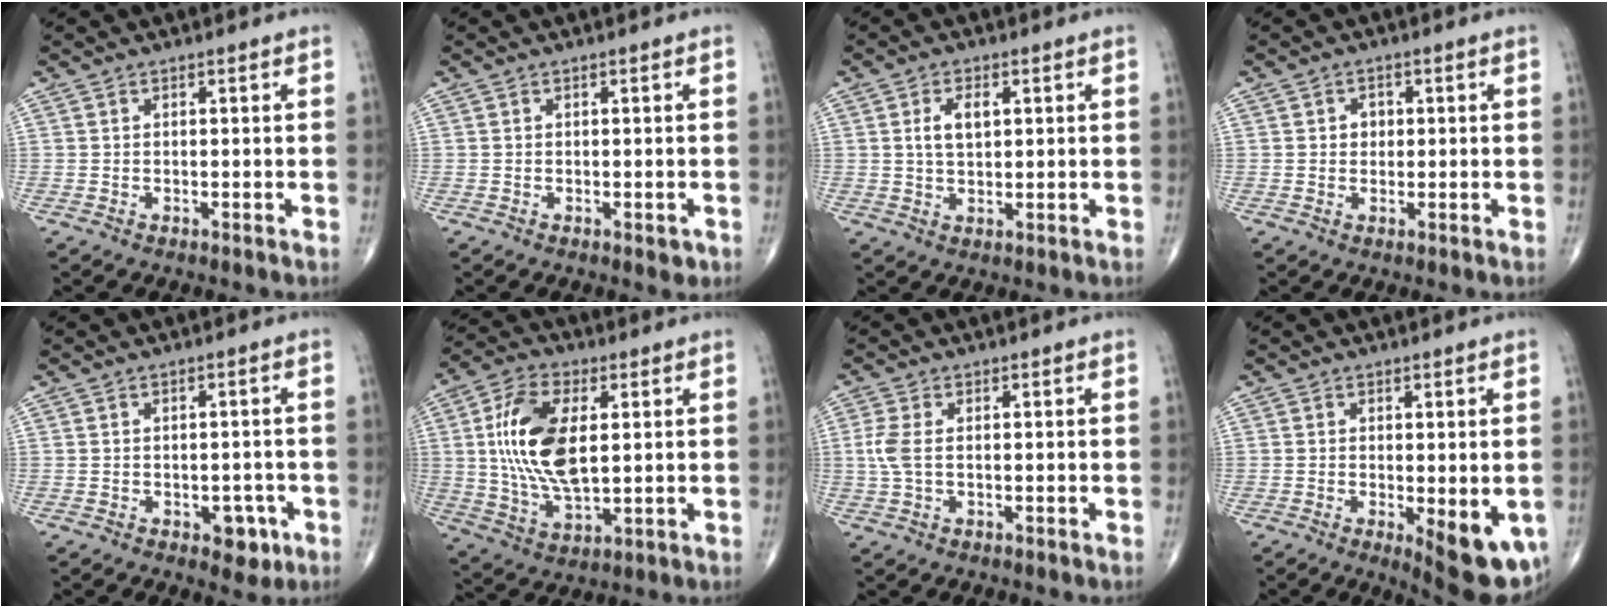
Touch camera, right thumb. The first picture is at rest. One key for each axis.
{"total": 1.3, "fx": -0.5, "fy": 0.7, "fz": 1.0, "tx": -0.006, "ty": -0.002, "tz": -0.005}
{"total": 4.5, "fx": 1.2, "fy": 2.4, "fz": 3.7, "tx": -0.065, "ty": -0.002, "tz": 0.022}
{"total": 2.0, "fx": 0.3, "fy": 1.8, "fz": 1.0, "tx": 0.000, "ty": 0.002, "tz": 0.002}
{"total": 4.3, "fx": -1.9, "fy": 2.7, "fz": 2.8, "tx": -0.011, "ty": 0.007, "tz": -0.022}
{"total": 15.8, "fx": 2.5, "fy": 8.0, "fz": 13.5, "tx": -0.260, "ty": -0.008, "tz": 0.050}
{"total": 3.7, "fx": 0.1, "fy": 1.8, "fz": 3.2, "tx": -0.096, "ty": 0.002, "tz": 0.002}
{"total": 9.7, "fx": -2.6, "fy": 3.5, "fz": 8.7, "tx": -0.100, "ty": -0.020, "tz": -0.028}